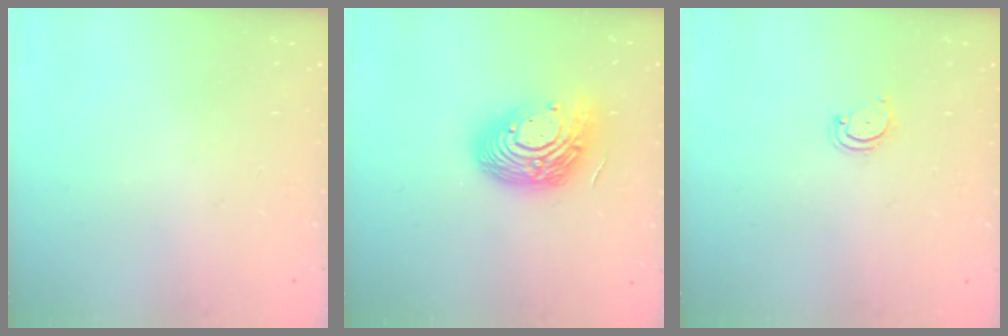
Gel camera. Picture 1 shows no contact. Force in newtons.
{"total": 17.0, "press": 16.9, "slide": 1.3}
{"total": 3.2, "press": 3.2, "slide": 0.3}